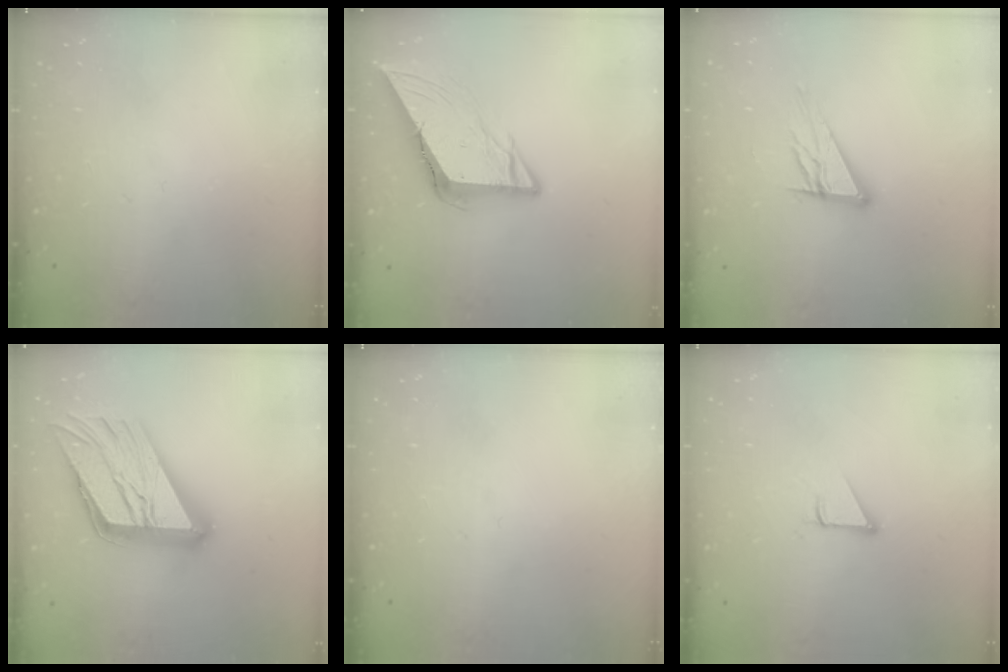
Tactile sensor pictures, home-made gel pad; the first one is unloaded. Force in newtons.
{"total": 10.7, "press": 10.6, "slide": 1.3}
{"total": 10.9, "press": 10.9, "slide": 1.0}
{"total": 28.7, "press": 28.6, "slide": 3.0}
{"total": 0.0}
{"total": 1.6, "press": 1.6, "slide": 0.2}